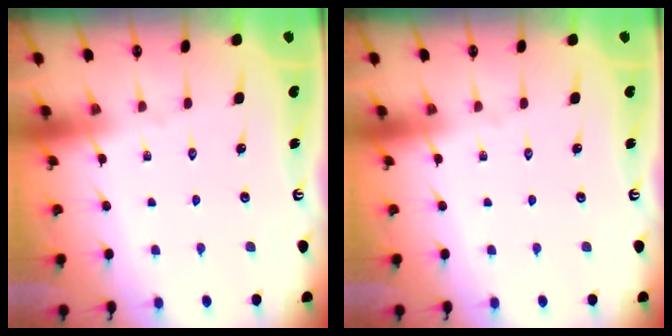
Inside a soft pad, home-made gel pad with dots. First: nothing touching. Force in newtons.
{"total": 0.0}